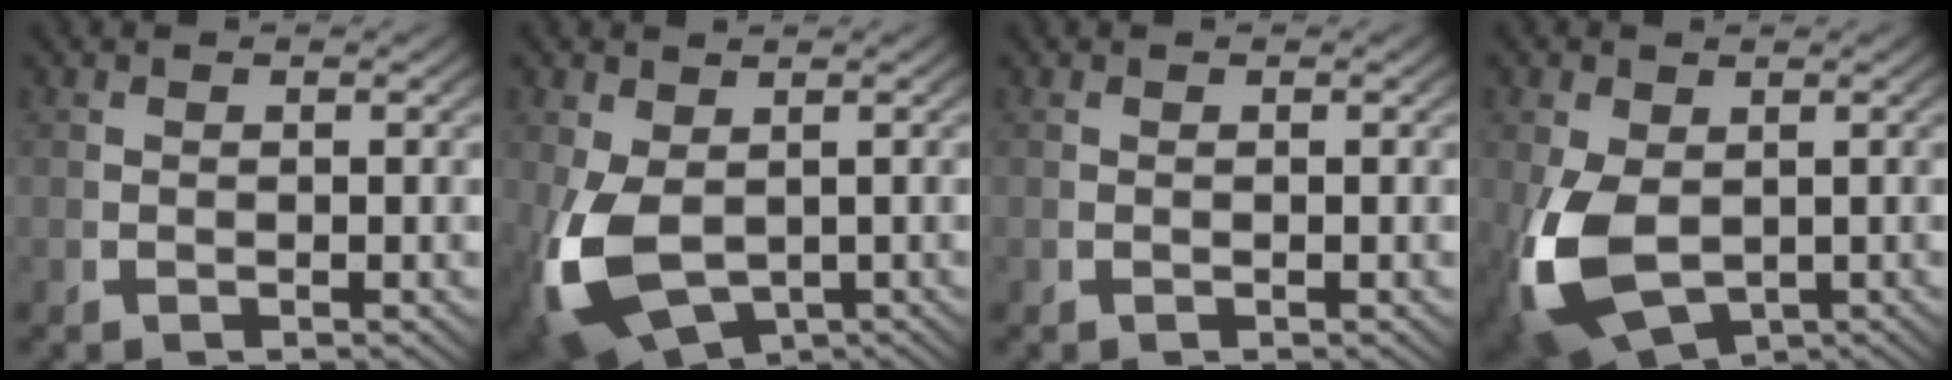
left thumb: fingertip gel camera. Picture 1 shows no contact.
{"total": 7.7, "force": [-1.7, 5.2, 5.3], "torque": [-0.139, -0.041, -0.004]}
{"total": 0.0}
{"total": 8.4, "force": [-1.8, 5.8, 5.8], "torque": [-0.152, -0.047, -0.004]}